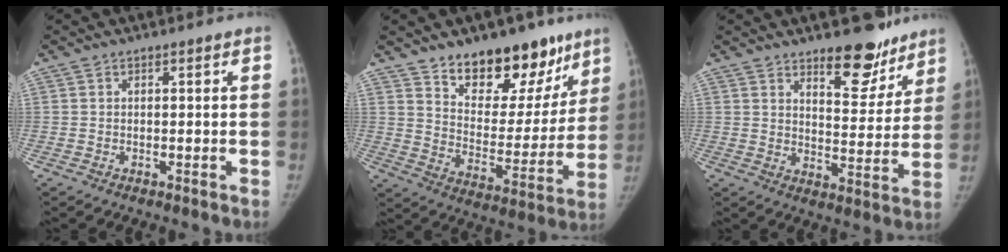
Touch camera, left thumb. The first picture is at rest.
{"total": 20.3, "force": [14.0, 10.5, 10.4], "torque": [-0.084, -0.086, 0.212]}
{"total": 11.7, "force": [8.8, 4.7, 6.2], "torque": [-0.040, -0.065, 0.130]}